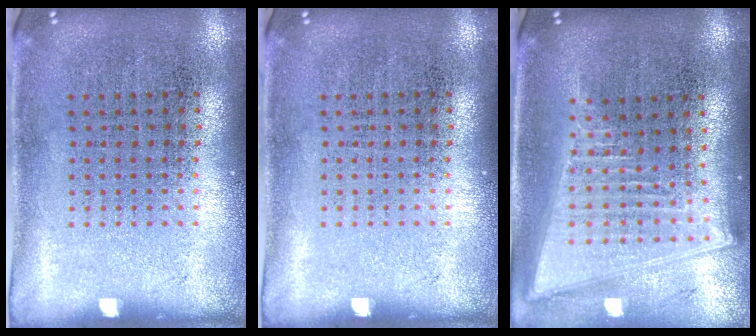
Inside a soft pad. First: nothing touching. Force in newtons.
{"total": 0.0}
{"total": 2.1, "press": 1.8, "slide": 1.1}